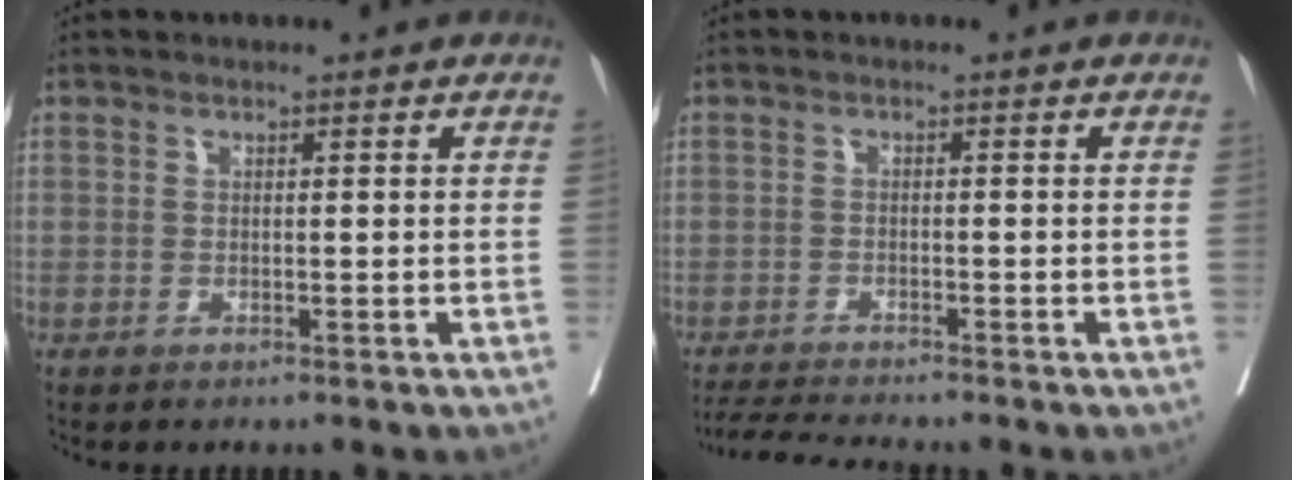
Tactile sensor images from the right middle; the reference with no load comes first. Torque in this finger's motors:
{"motor_torque": [0.13, -0.03, 0.00, 0.00]}